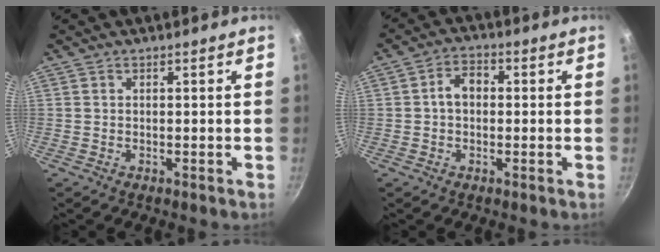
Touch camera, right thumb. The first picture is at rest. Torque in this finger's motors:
{"motor_torque": [0.26, 1.50, 0.56, 0.03, 0.03]}